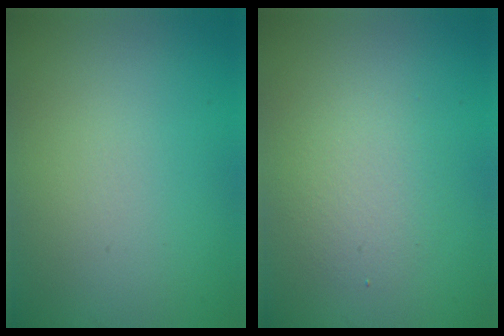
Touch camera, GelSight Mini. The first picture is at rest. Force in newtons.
{"total": 2.6, "press": 2.6, "slide": 0.2}